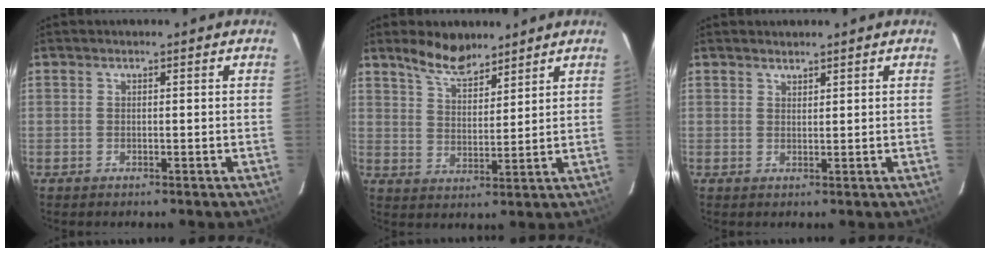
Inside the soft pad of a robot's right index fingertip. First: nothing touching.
{"total": 7.4, "force": [6.1, 2.6, 3.2], "torque": [-0.056, 0.002, 0.114]}
{"total": 1.1, "force": [1.1, 0.3, 0.1], "torque": [-0.004, 0.001, 0.021]}